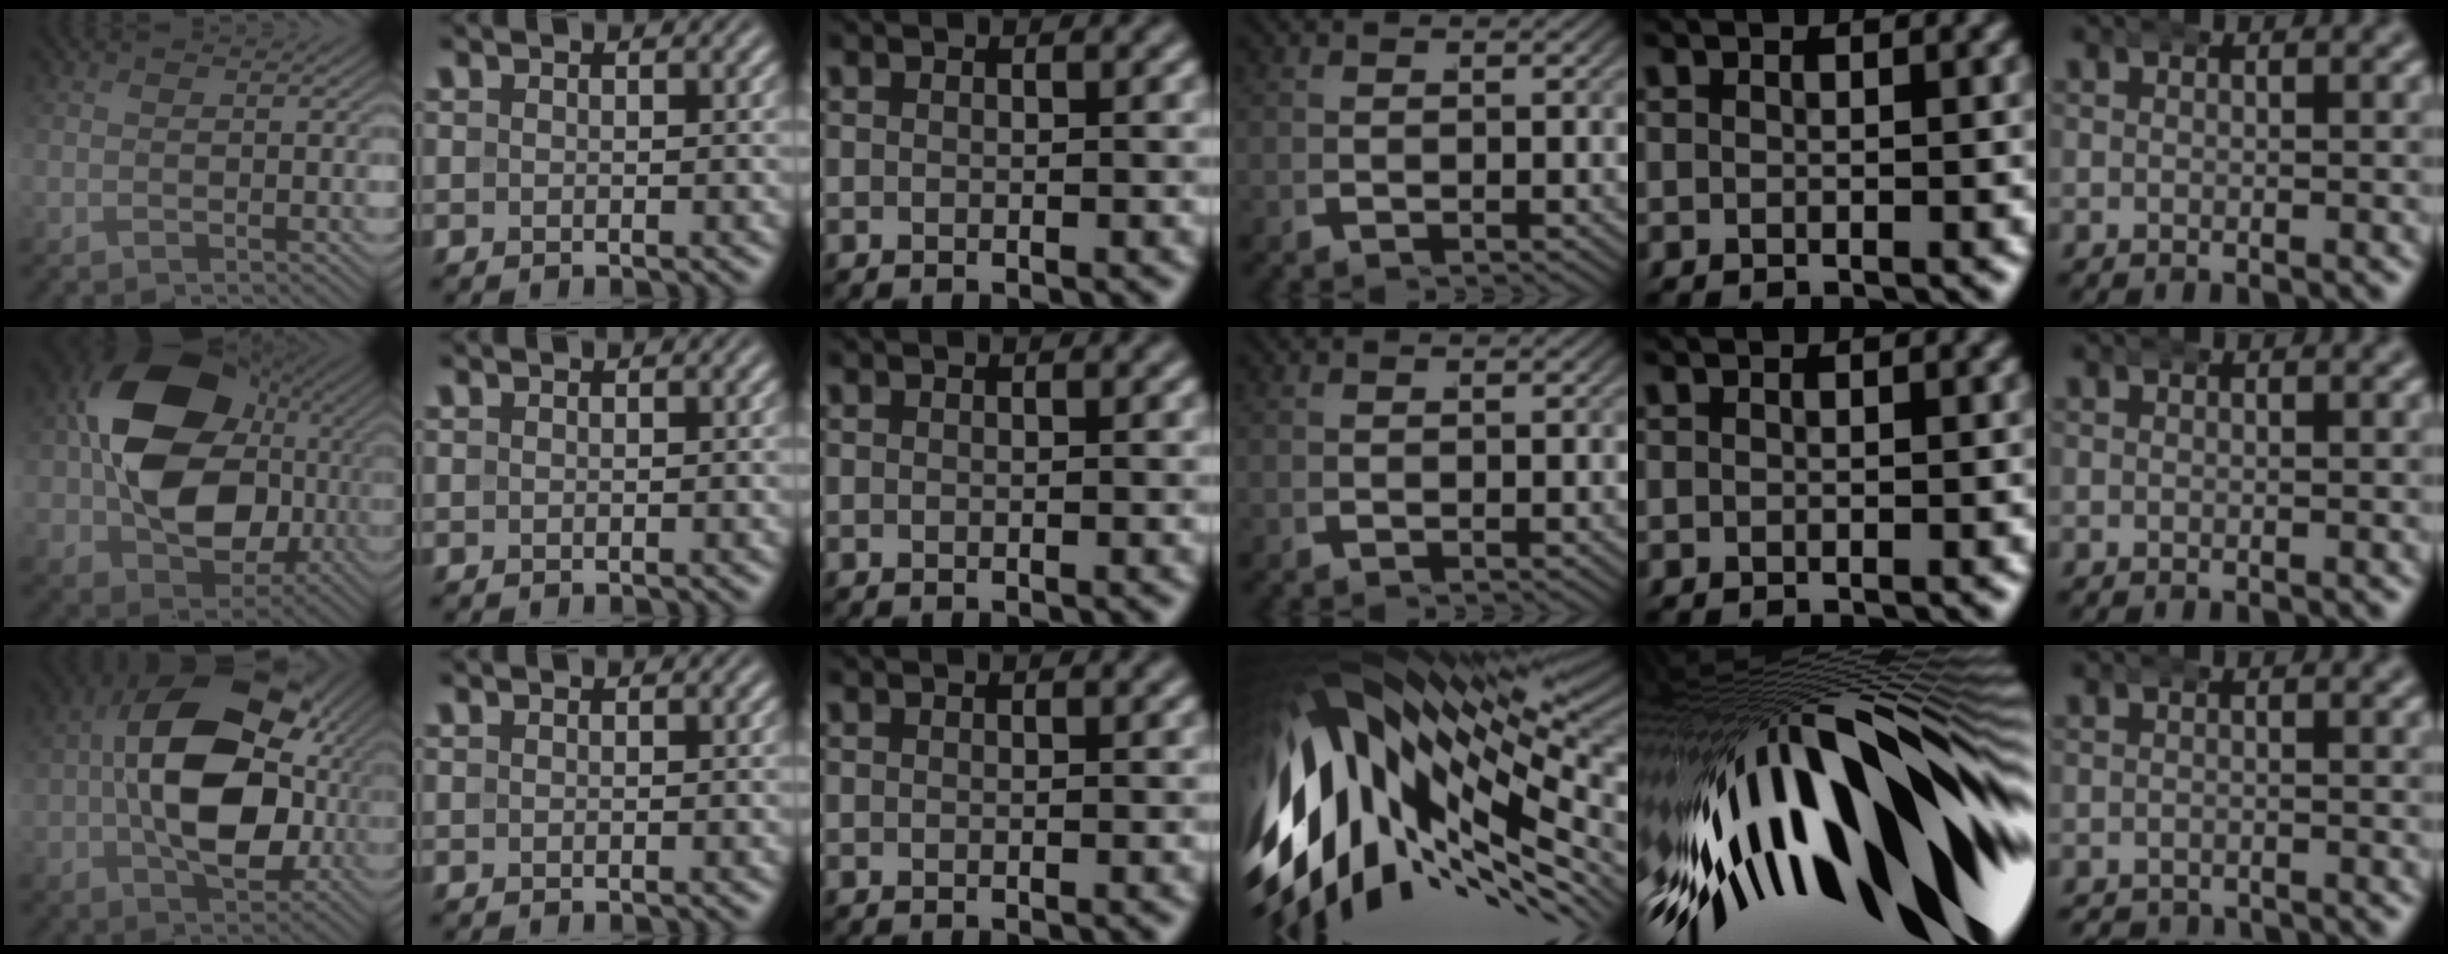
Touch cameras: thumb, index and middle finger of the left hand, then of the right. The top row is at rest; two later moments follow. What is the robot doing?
{"motion": "wrap", "object": "bandana"}